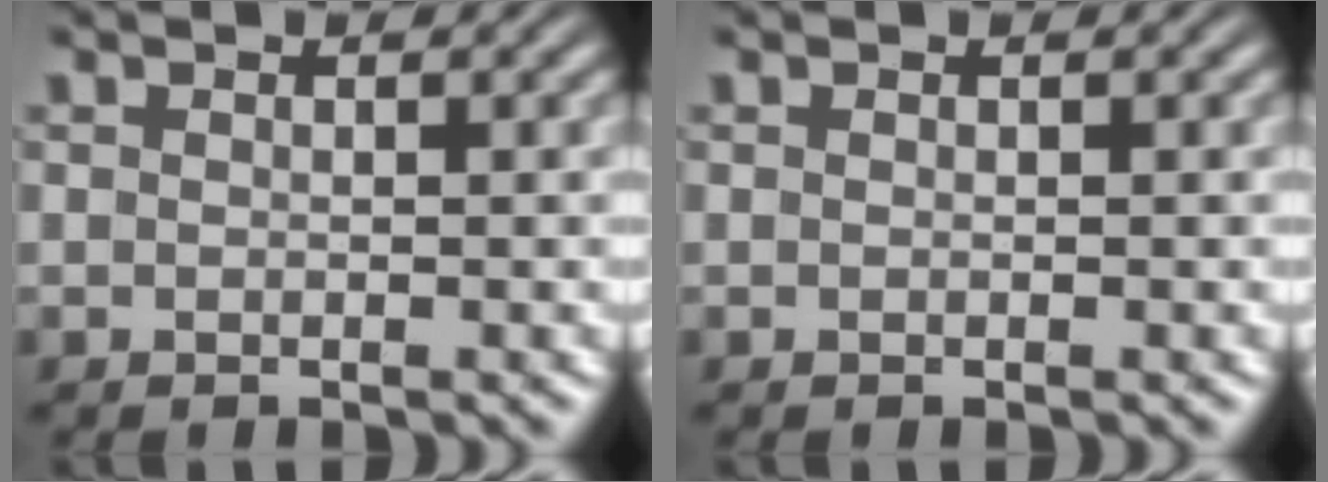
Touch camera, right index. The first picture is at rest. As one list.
[{"total": 0.0}]